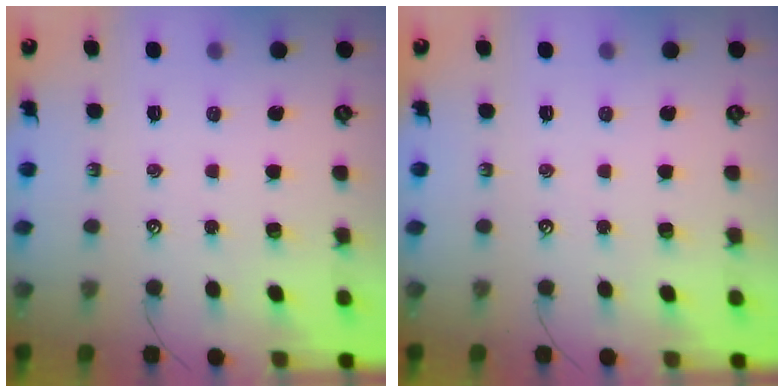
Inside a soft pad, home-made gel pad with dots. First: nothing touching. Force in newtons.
{"total": 0.0}